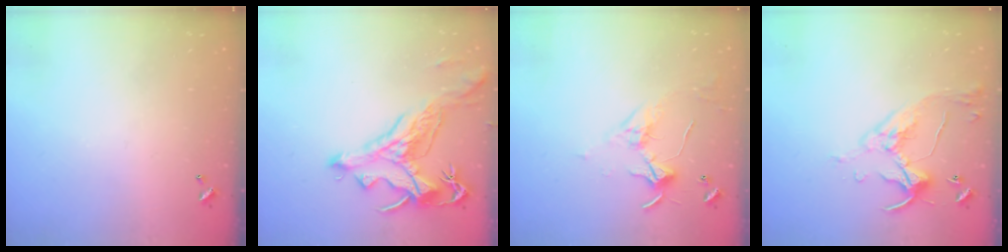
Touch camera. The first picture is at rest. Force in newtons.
{"total": 2.2, "press": 1.7, "slide": 1.3}
{"total": 4.2, "press": 4.2, "slide": 0.4}
{"total": 7.0, "press": 6.9, "slide": 0.8}